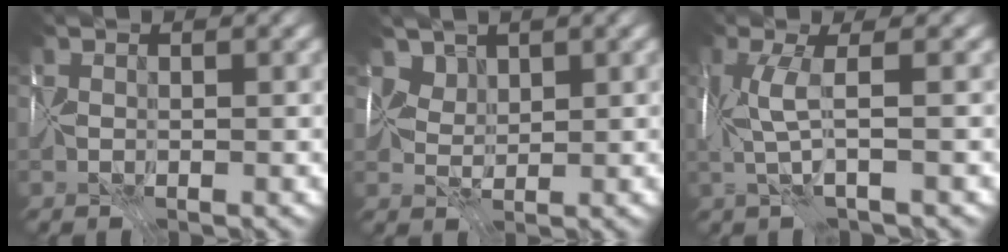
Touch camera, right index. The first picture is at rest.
{"total": 2.7, "force": [2.0, 1.6, 0.7], "torque": [-0.026, -0.004, 0.047]}
{"total": 3.2, "force": [0.1, 0.3, 3.2], "torque": [-0.077, 0.005, -0.003]}